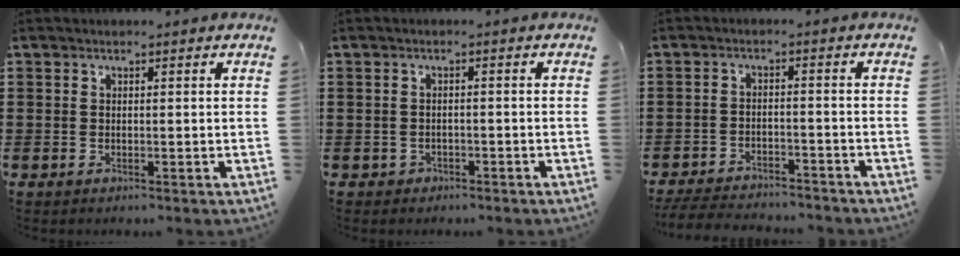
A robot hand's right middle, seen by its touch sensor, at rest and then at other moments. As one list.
[{"total": 1.0, "force": [-0.8, 0.6, 0.1], "torque": [-0.006, 0.002, -0.018]}, {"total": 4.5, "force": [-4.4, 0.6, 0.7], "torque": [-0.017, 0.004, -0.091]}]